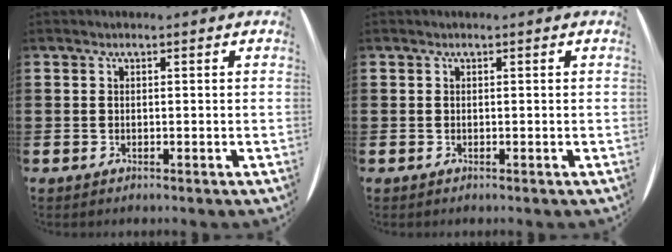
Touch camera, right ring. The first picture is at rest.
{"total": 0.0}